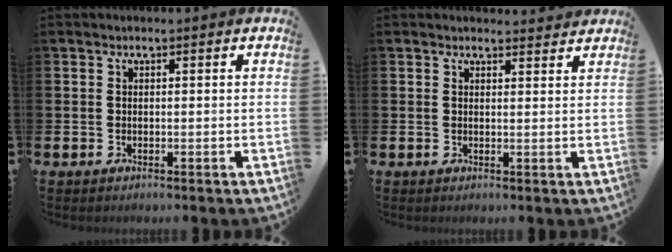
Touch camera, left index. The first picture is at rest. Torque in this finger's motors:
{"motor_torque": [0.87, -1.27, 0.05, -0.01]}